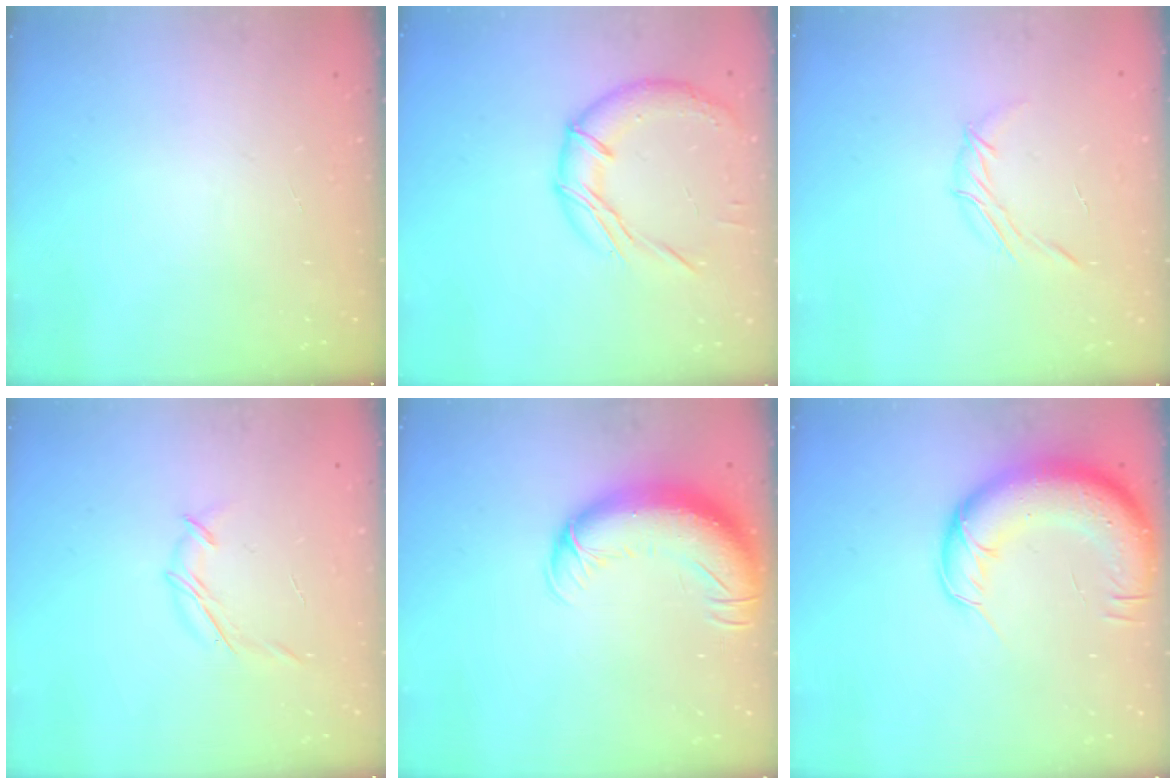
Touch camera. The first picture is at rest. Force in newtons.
{"total": 12.5, "press": 12.4, "slide": 0.7}
{"total": 4.8, "press": 4.7, "slide": 1.0}
{"total": 5.4, "press": 5.3, "slide": 0.9}
{"total": 14.5, "press": 14.1, "slide": 3.5}
{"total": 16.3, "press": 15.9, "slide": 3.8}